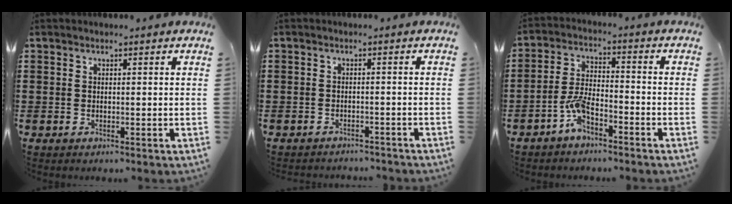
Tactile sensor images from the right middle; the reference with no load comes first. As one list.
[{"total": 2.0, "force": [-1.9, 0.4, -0.3], "torque": [-0.001, 0.002, -0.045]}, {"total": 5.5, "force": [-3.6, 1.8, 3.7], "torque": [-0.091, -0.001, -0.071]}]